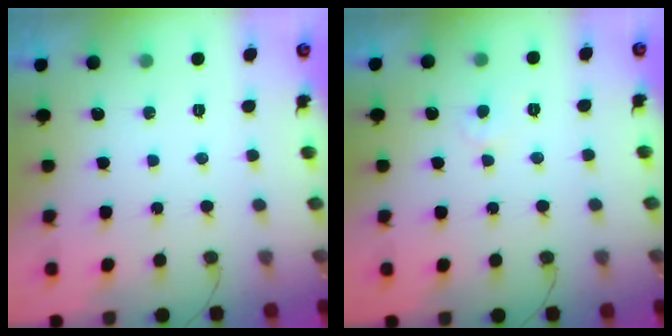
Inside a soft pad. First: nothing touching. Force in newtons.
{"total": 3.3, "press": 3.3, "slide": 0.3}